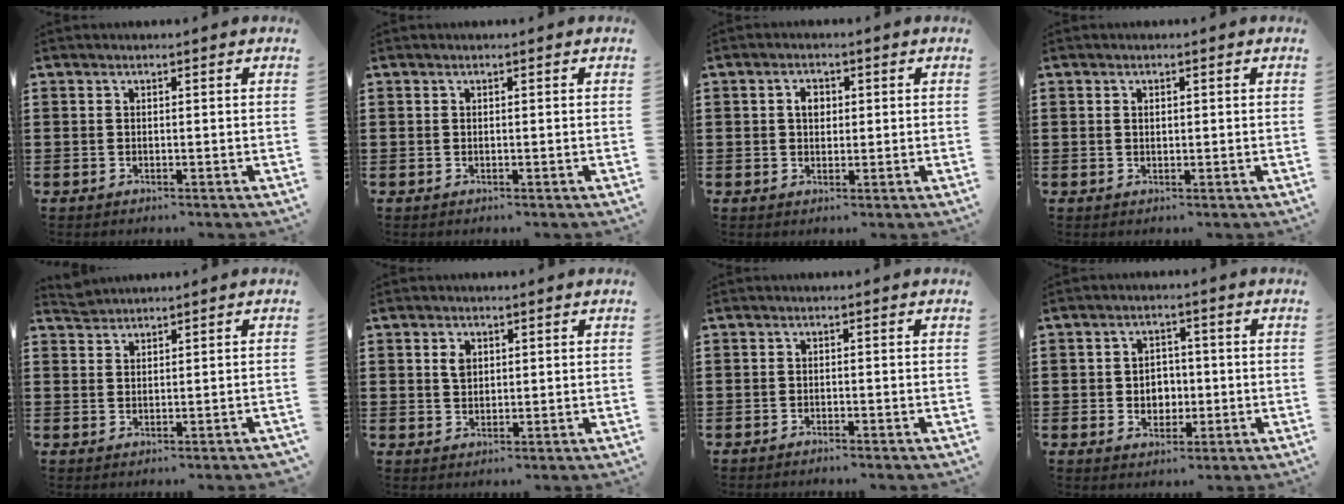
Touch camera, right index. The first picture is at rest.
{"total": 0.0}
{"total": 2.6, "force": [0.4, 1.8, 1.8], "torque": [-0.039, 0.011, 0.005]}
{"total": 0.9, "force": [0.2, 0.5, 0.7], "torque": [-0.016, 0.003, 0.002]}
{"total": 1.2, "force": [1.1, -0.3, -0.1], "torque": [0.000, 0.000, 0.023]}
{"total": 2.1, "force": [0.8, 1.4, 1.4], "torque": [-0.031, 0.004, 0.014]}
{"total": 0.9, "force": [-0.9, 0.0, 0.1], "torque": [-0.004, -0.001, -0.017]}
{"total": 3.5, "force": [-0.5, 3.2, 1.6], "torque": [-0.033, 0.005, -0.014]}